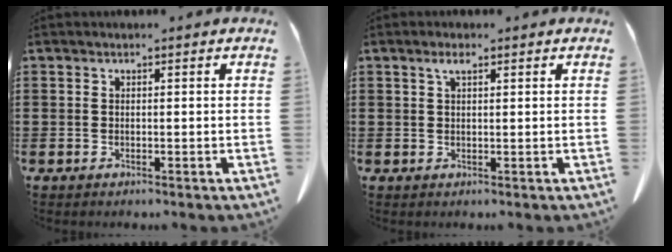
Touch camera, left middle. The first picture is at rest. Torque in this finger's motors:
{"motor_torque": [0.11, 0.10, 0.04, 0.01]}